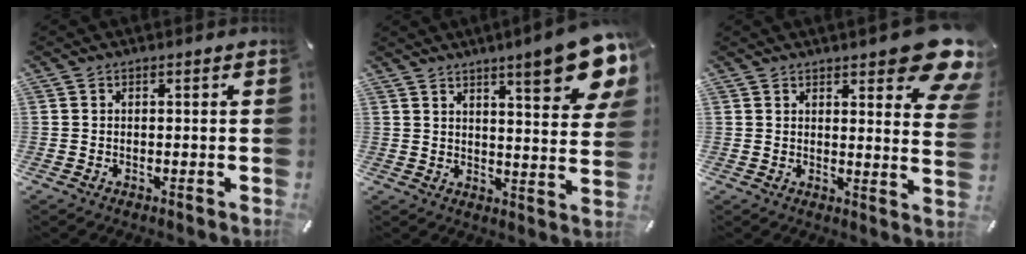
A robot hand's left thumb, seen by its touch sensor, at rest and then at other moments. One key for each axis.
{"total": 14.1, "fx": 8.9, "fy": 3.0, "fz": 10.6, "tx": -0.146, "ty": -0.055, "tz": 0.141}
{"total": 11.4, "fx": 7.7, "fy": 3.4, "fz": 7.6, "tx": -0.091, "ty": -0.059, "tz": 0.134}